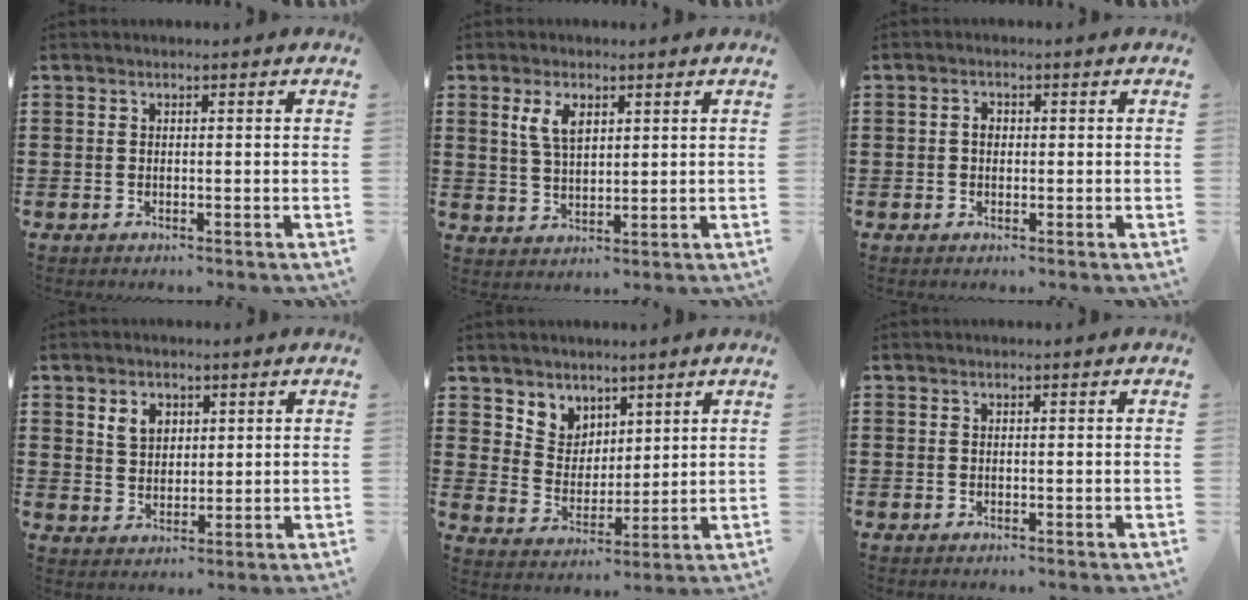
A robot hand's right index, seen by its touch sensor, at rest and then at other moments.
{"total": 4.7, "force": [2.0, 2.3, 3.5], "torque": [-0.077, 0.009, 0.035]}
{"total": 1.5, "force": [0.0, 1.1, 1.1], "torque": [-0.022, 0.006, -0.002]}
{"total": 4.0, "force": [1.9, 2.9, 1.9], "torque": [-0.048, 0.012, 0.034]}
{"total": 5.5, "force": [3.9, 3.9, -0.8], "torque": [-0.020, -0.012, 0.073]}
{"total": 0.0}